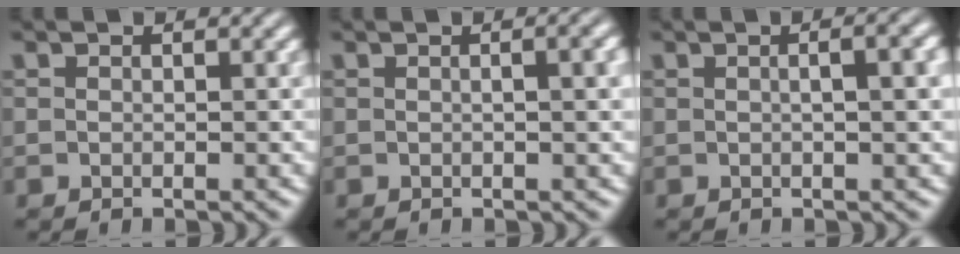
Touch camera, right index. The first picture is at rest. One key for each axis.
{"total": 1.8, "fx": 0.2, "fy": -0.2, "fz": 1.8, "tx": -0.019, "ty": 0.010, "tz": 0.001}
{"total": 2.5, "fx": 0.3, "fy": -0.1, "fz": 2.5, "tx": -0.024, "ty": 0.011, "tz": 0.003}